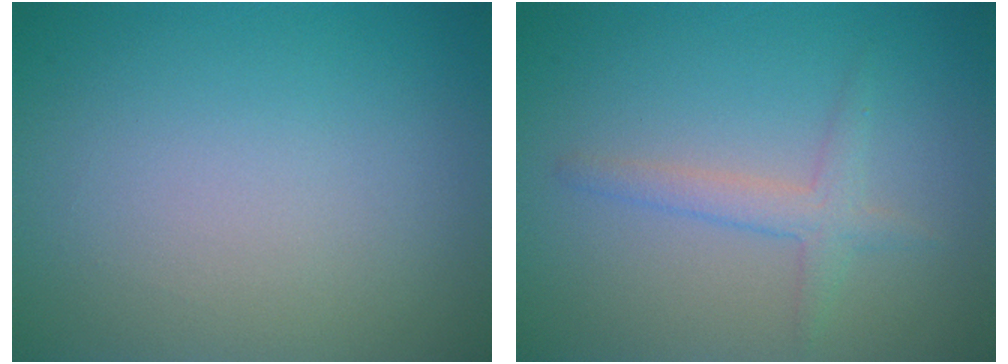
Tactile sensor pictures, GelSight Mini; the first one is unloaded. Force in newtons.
{"total": 2.0, "press": 2.0, "slide": 0.1}